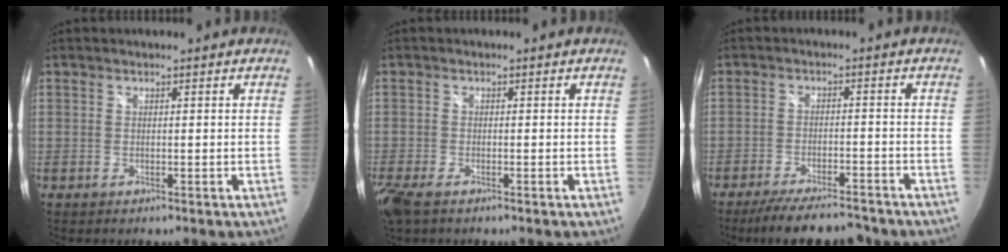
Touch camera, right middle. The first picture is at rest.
{"total": 5.2, "force": [-3.6, 2.0, 3.2], "torque": [-0.083, -0.022, -0.072]}
{"total": 11.5, "force": [-10.1, 2.3, 5.1], "torque": [-0.110, -0.014, -0.156]}